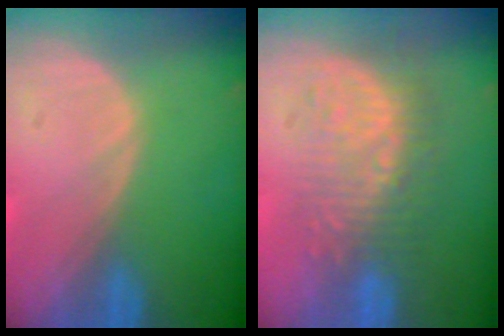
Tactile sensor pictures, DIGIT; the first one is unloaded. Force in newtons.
{"total": 9.2, "press": 8.4, "slide": 3.9}